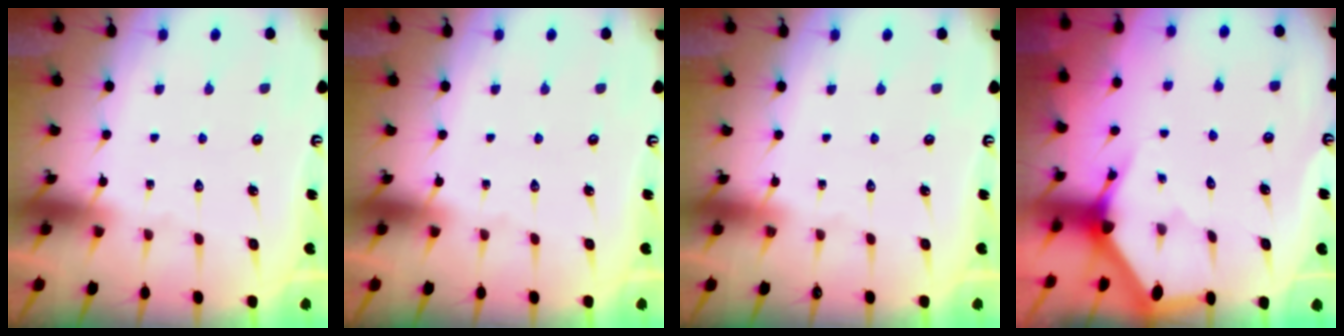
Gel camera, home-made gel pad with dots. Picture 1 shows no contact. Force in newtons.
{"total": 0.0}
{"total": 0.0}
{"total": 2.9, "press": 2.9, "slide": 0.2}